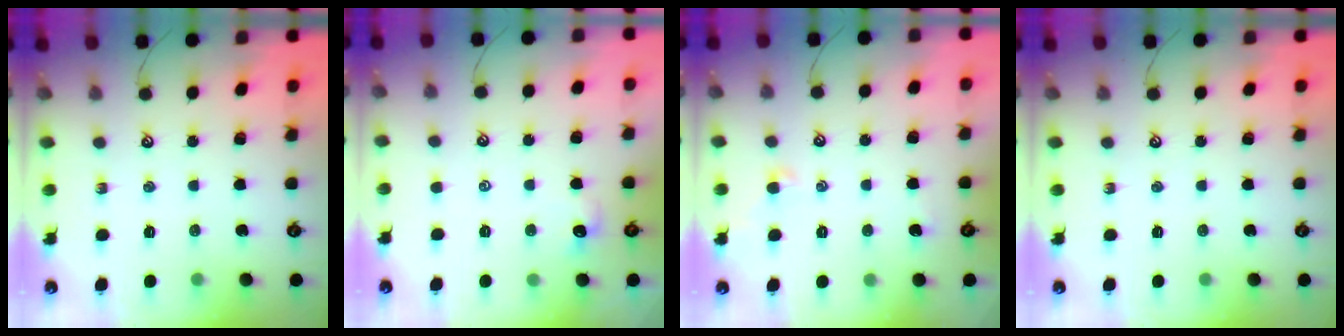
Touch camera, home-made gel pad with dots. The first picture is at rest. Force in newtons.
{"total": 1.0, "press": 0.9, "slide": 0.5}
{"total": 1.0, "press": 0.9, "slide": 0.6}
{"total": 0.0}